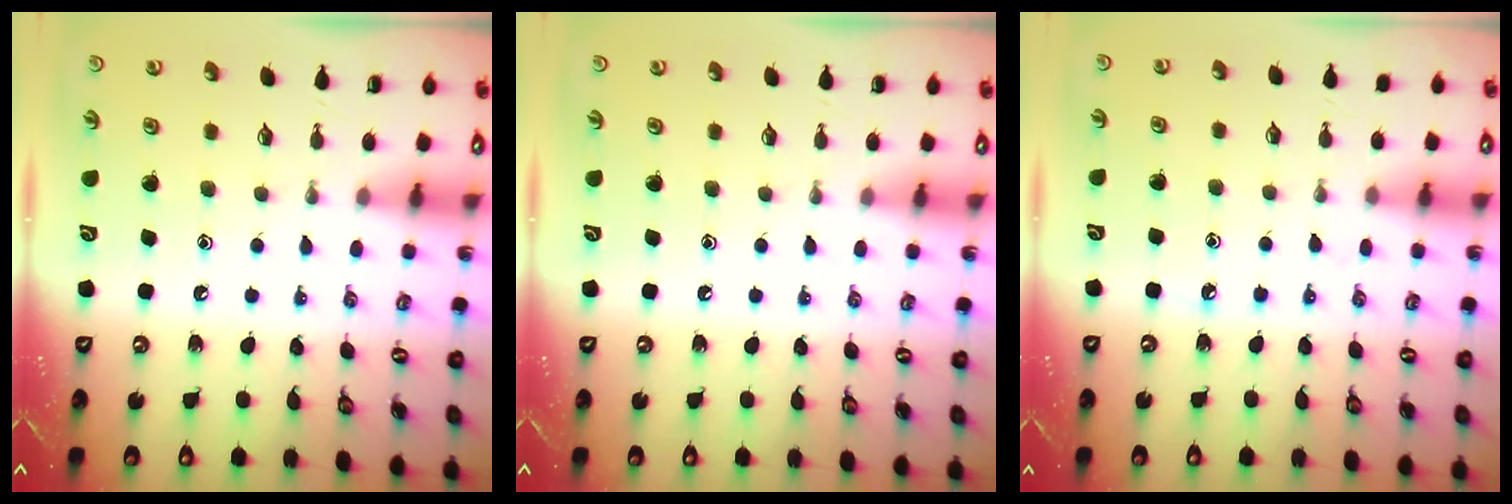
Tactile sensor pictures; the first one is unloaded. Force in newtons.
{"total": 0.0}
{"total": 4.9, "press": 4.9, "slide": 0.7}